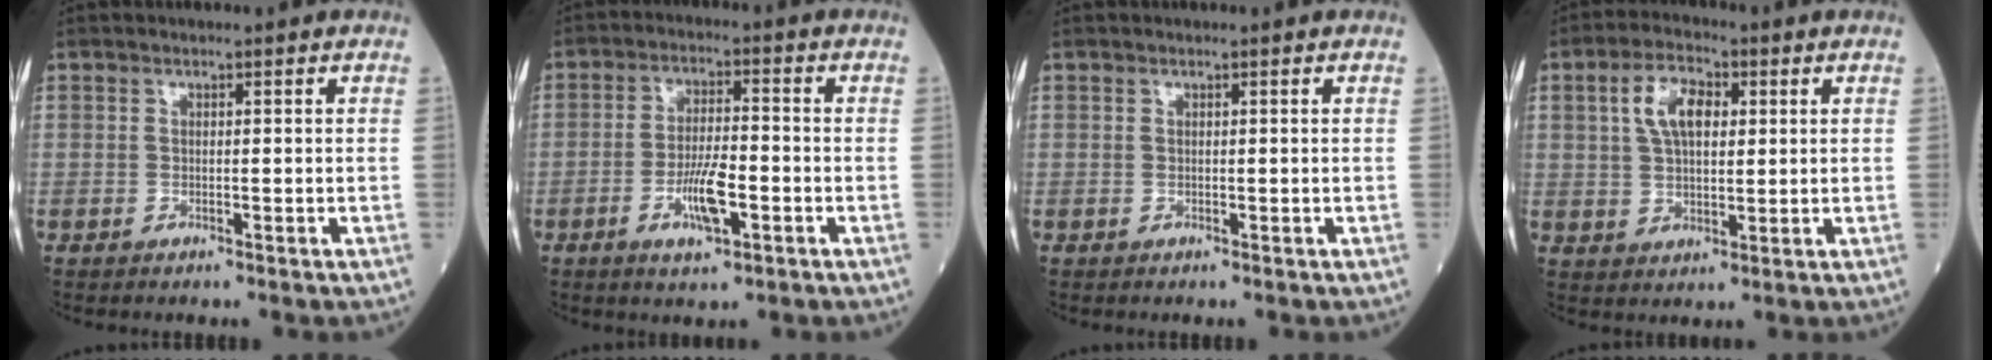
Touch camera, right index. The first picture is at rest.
{"total": 6.8, "force": [-2.6, 1.6, 6.1], "torque": [-0.118, -0.001, -0.045]}
{"total": 0.0}
{"total": 7.3, "force": [2.2, 3.6, 6.0], "torque": [-0.119, 0.017, 0.042]}